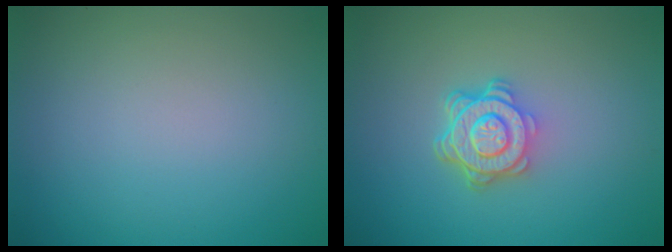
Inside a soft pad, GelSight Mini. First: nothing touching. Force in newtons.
{"total": 4.7, "press": 3.4, "slide": 3.2}